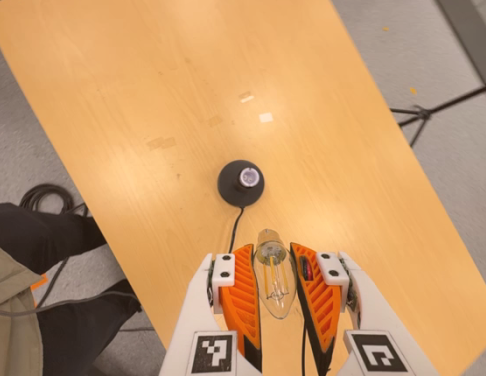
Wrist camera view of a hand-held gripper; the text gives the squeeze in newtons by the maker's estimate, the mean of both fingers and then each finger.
{"total": 17.1, "left": 18.1, "right": 16.1}